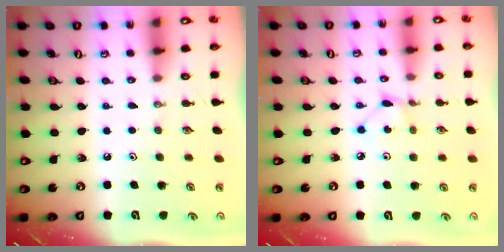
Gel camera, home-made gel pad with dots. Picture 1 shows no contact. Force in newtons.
{"total": 1.9, "press": 1.9, "slide": 0.1}